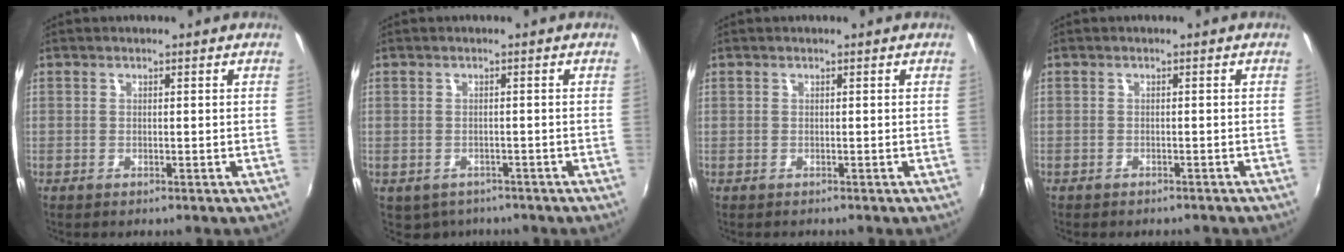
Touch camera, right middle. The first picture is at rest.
{"total": 3.3, "force": [-2.2, 2.4, 0.8], "torque": [-0.023, -0.009, -0.026]}
{"total": 0.5, "force": [-0.1, 0.5, -0.1], "torque": [0.001, 0.000, -0.001]}
{"total": 1.9, "force": [-1.6, 0.8, 0.5], "torque": [-0.015, -0.009, -0.021]}